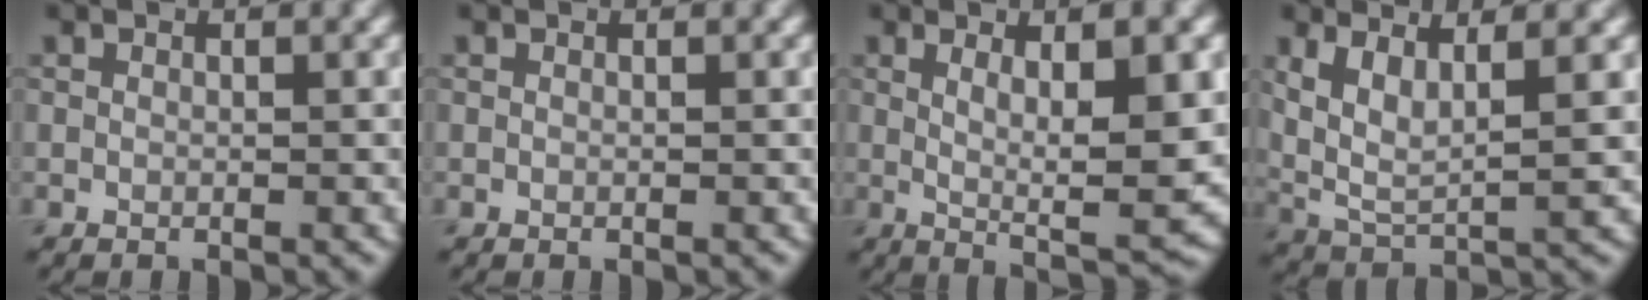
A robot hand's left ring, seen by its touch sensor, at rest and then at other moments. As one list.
[{"total": 0.0}, {"total": 7.2, "force": [0.9, 1.5, 7.0], "torque": [-0.105, -0.008, 0.020]}, {"total": 4.3, "force": [1.9, 1.3, 3.7], "torque": [-0.082, -0.007, 0.042]}]